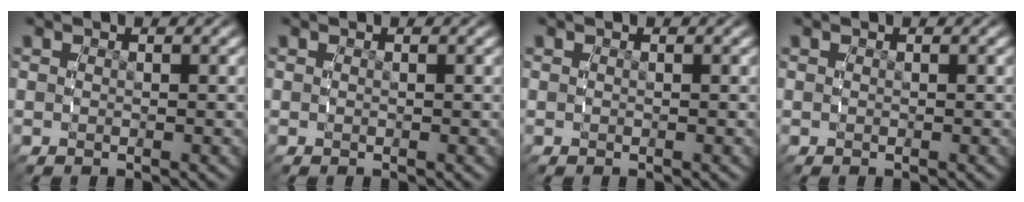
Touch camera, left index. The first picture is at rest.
{"total": 0.0}
{"total": 0.0}
{"total": 0.0}